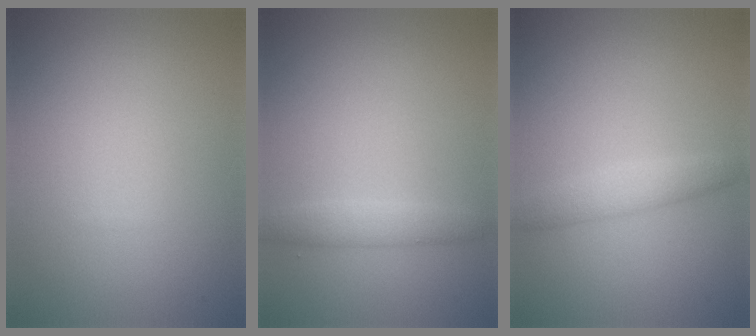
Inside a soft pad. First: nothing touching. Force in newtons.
{"total": 1.9, "press": 1.9, "slide": 0.0}
{"total": 2.2, "press": 2.2, "slide": 0.1}